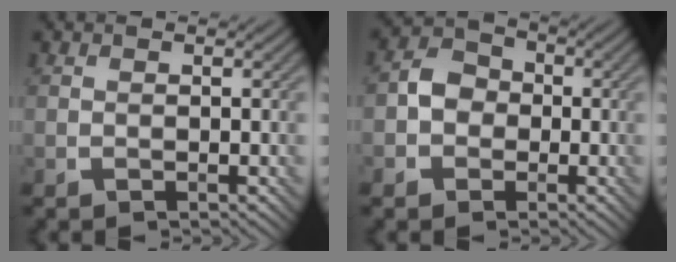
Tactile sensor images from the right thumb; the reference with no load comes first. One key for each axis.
{"total": 4.2, "fx": -0.9, "fy": 3.6, "fz": 1.9, "tx": -0.035, "ty": 0.009, "tz": -0.024}